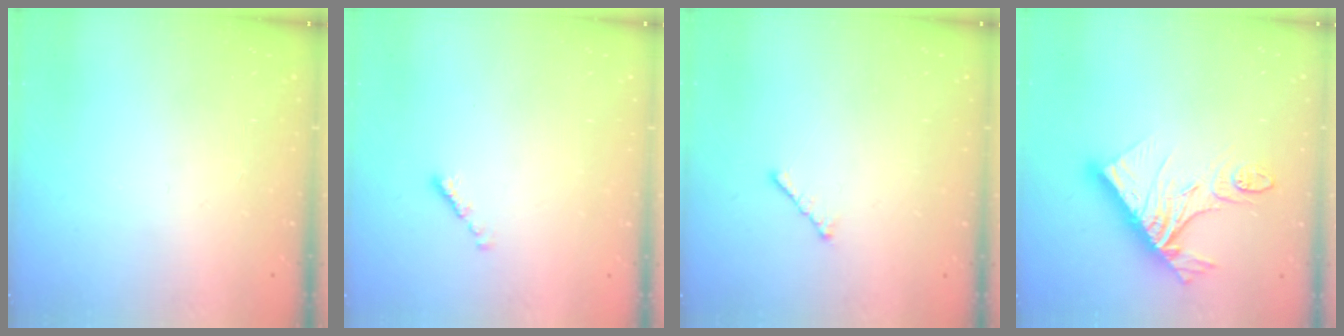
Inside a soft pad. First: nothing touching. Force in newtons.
{"total": 0.7, "press": 0.5, "slide": 0.4}
{"total": 1.9, "press": 1.8, "slide": 0.5}
{"total": 18.3, "press": 18.2, "slide": 1.8}